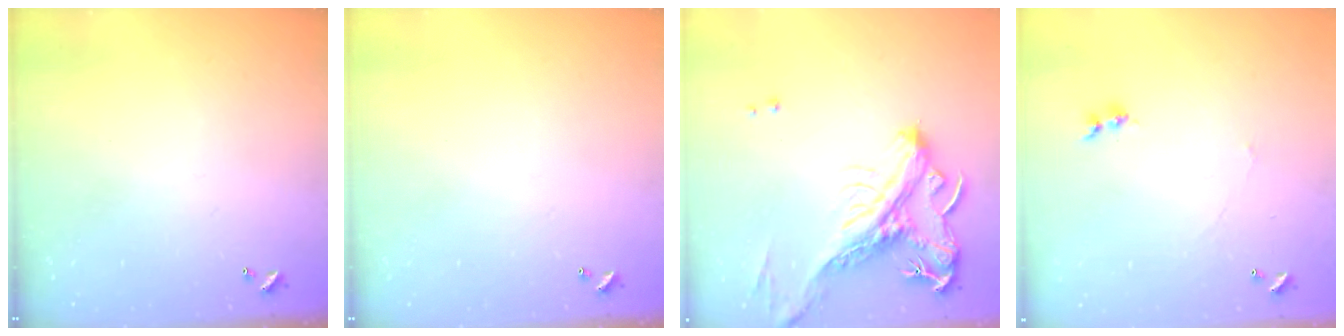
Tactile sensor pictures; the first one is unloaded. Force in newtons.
{"total": 0.0}
{"total": 4.7, "press": 4.5, "slide": 1.3}
{"total": 1.2, "press": 1.1, "slide": 0.3}